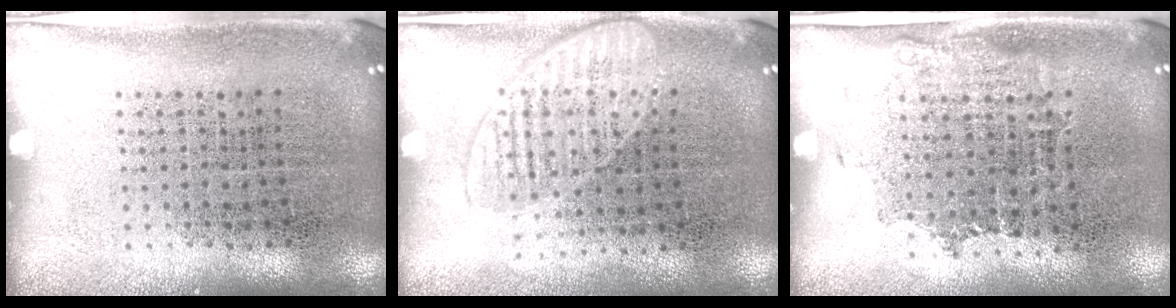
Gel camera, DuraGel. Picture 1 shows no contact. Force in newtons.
{"total": 1.3, "press": 1.2, "slide": 0.6}
{"total": 1.0, "press": 0.9, "slide": 0.6}